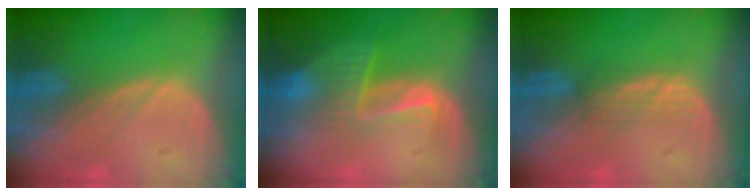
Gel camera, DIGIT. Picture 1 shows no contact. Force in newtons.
{"total": 6.6, "press": 5.6, "slide": 3.5}
{"total": 2.1, "press": 2.1, "slide": 0.2}